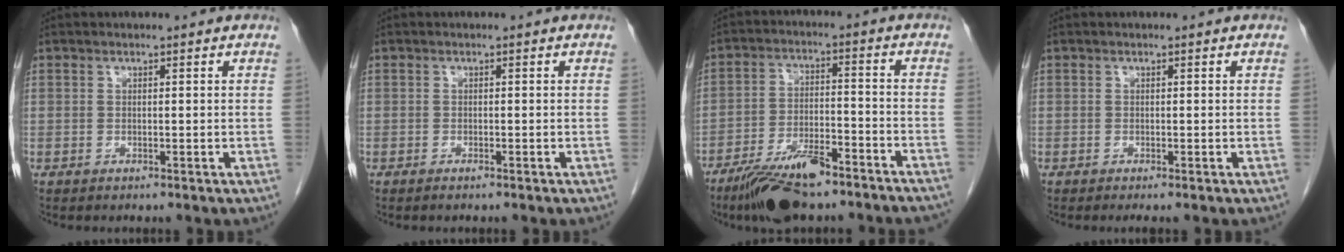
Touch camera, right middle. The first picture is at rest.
{"total": 0.6, "force": [-0.5, 0.0, 0.4], "torque": [-0.011, -0.001, -0.007]}
{"total": 13.4, "force": [-10.5, 2.6, 7.8], "torque": [-0.128, -0.006, -0.177]}
{"total": 0.7, "force": [-0.6, 0.0, 0.5], "torque": [-0.008, -0.003, -0.008]}